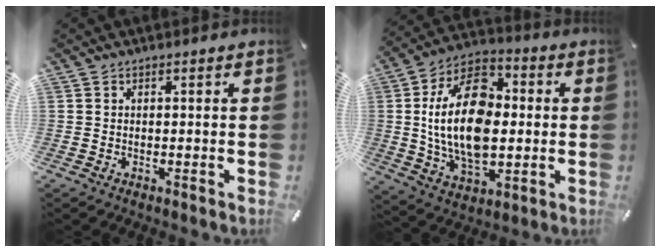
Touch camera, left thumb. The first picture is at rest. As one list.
[{"total": 21.8, "force": [0.7, 14.1, 16.6], "torque": [-0.339, 0.004, 0.007]}]